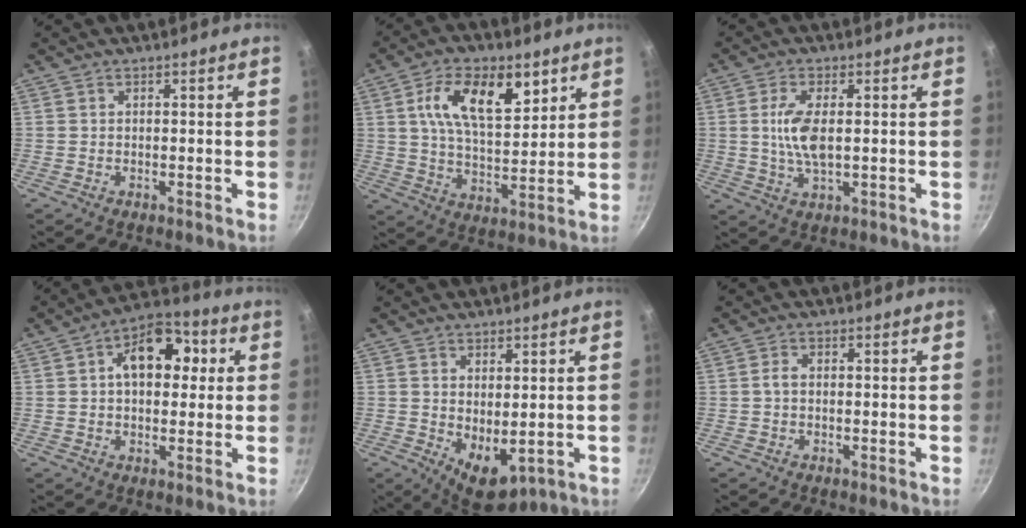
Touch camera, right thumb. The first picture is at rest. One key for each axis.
{"total": 15.2, "fx": 6.3, "fy": 7.5, "fz": 11.6, "tx": -0.172, "ty": -0.020, "tz": 0.114}
{"total": 7.1, "fx": 0.6, "fy": 3.0, "fz": 6.4, "tx": -0.138, "ty": -0.007, "tz": 0.014}
{"total": 12.2, "fx": 2.6, "fy": 7.4, "fz": 9.3, "tx": -0.109, "ty": 0.023, "tz": 0.029}
{"total": 8.1, "fx": -1.1, "fy": 4.2, "fz": 6.8, "tx": -0.093, "ty": -0.013, "tz": 0.005}
{"total": 1.5, "fx": -0.2, "fy": 0.9, "fz": 1.2, "tx": -0.019, "ty": 0.003, "tz": -0.006}